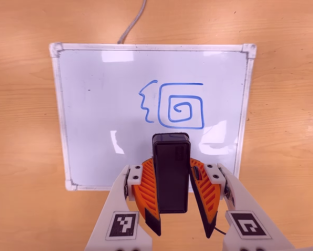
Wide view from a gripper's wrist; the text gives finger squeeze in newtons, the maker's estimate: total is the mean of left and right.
{"total": 6.7, "left": 6.2, "right": 7.2}